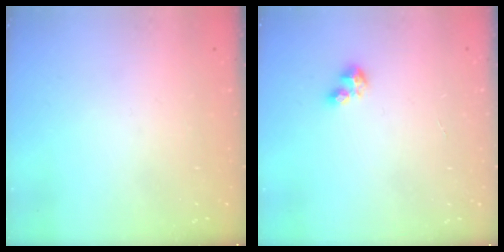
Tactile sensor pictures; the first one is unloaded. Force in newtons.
{"total": 3.2, "press": 3.2, "slide": 0.4}